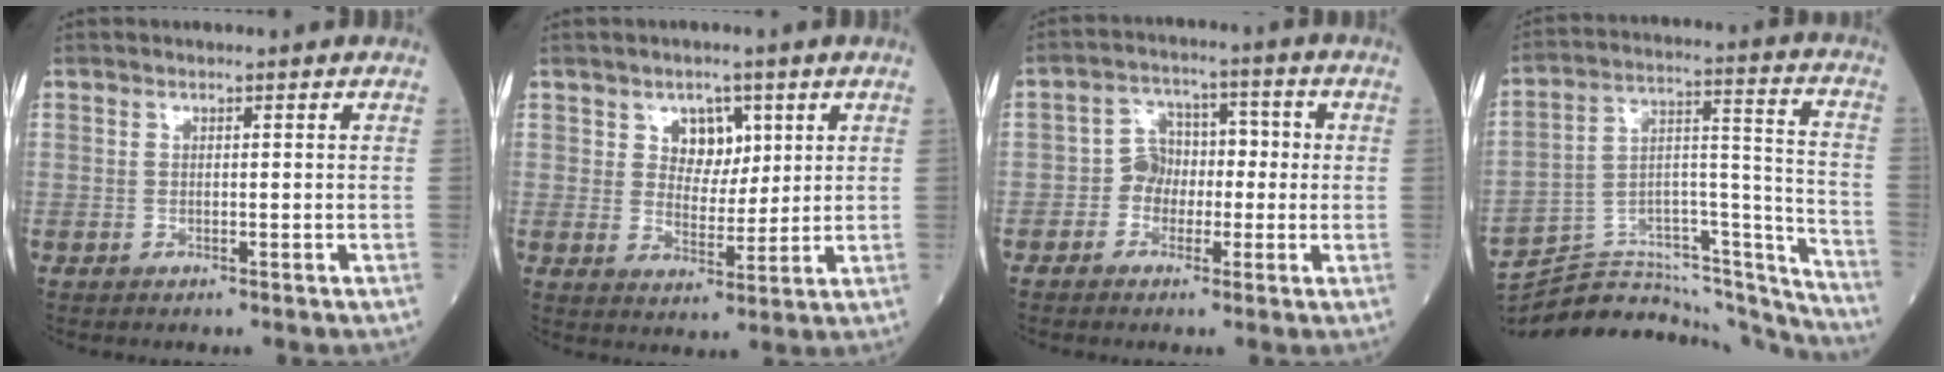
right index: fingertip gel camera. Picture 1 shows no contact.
{"total": 5.1, "force": [2.3, 3.6, 2.8], "torque": [-0.034, 0.005, 0.039]}
{"total": 5.6, "force": [-1.1, 4.8, 2.6], "torque": [-0.040, 0.028, -0.023]}
{"total": 28.4, "force": [-27.1, 4.7, 7.0], "torque": [-0.089, 0.039, -0.394]}